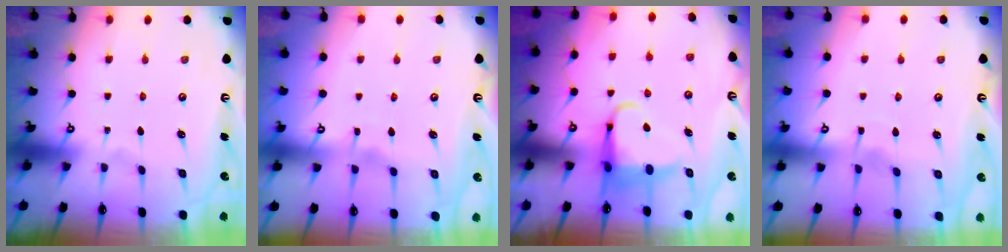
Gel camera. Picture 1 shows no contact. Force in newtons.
{"total": 3.4, "press": 3.4, "slide": 0.4}
{"total": 6.1, "press": 6.1, "slide": 0.8}
{"total": 1.8, "press": 1.7, "slide": 0.3}